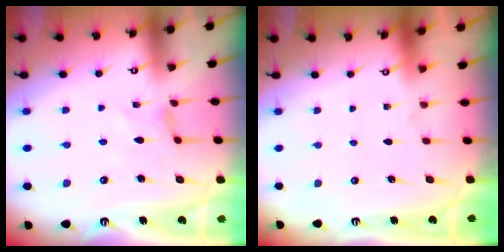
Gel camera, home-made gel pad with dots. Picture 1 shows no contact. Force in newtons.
{"total": 0.0}